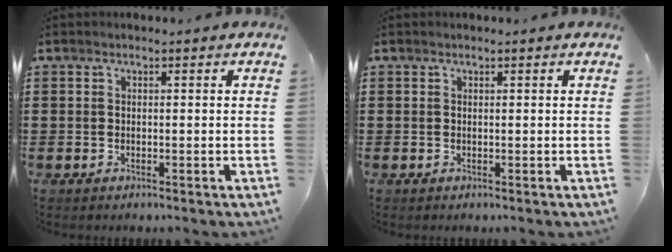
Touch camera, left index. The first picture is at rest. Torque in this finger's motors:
{"motor_torque": [0.00, 0.00, 0.02, 0.01]}